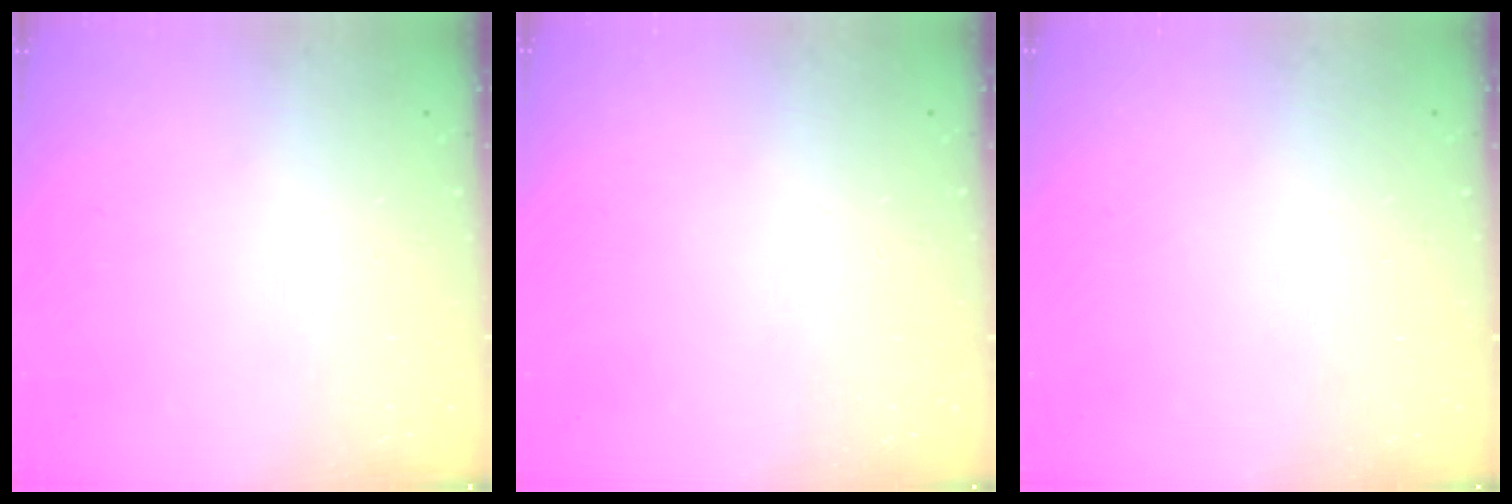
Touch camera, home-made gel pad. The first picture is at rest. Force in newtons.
{"total": 0.0}
{"total": 0.0}